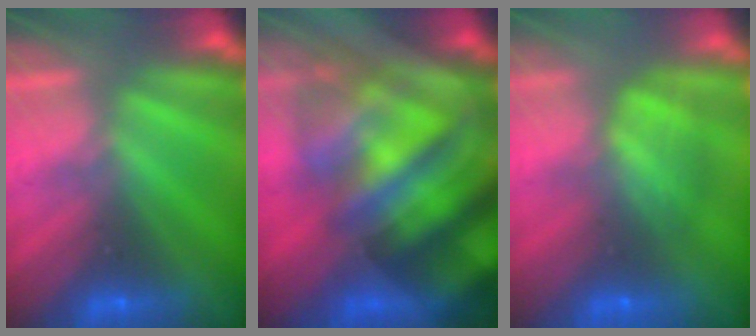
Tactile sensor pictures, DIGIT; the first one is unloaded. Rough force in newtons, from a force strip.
{"total": 7.4}
{"total": 7.0}